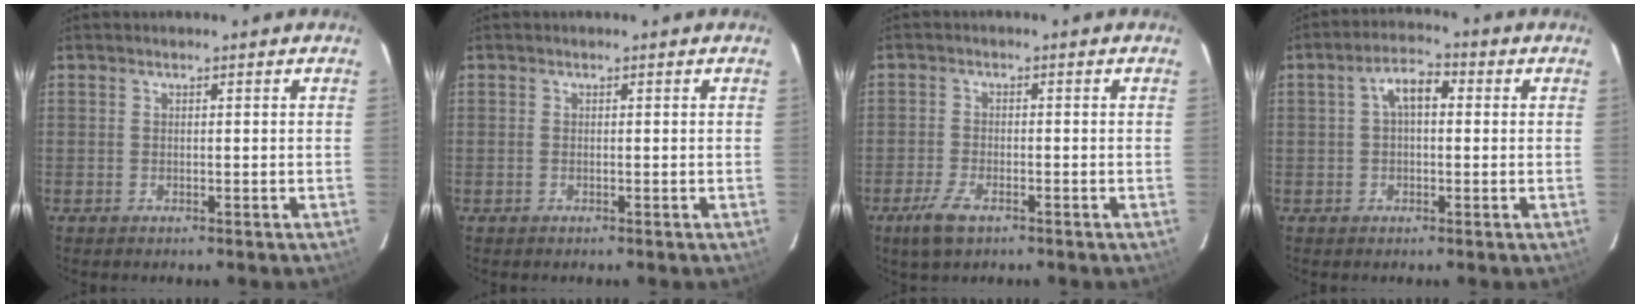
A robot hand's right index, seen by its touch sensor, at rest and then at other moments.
{"total": 0.0}
{"total": 5.1, "force": [-3.2, 2.1, 3.4], "torque": [-0.089, -0.008, -0.059]}
{"total": 5.3, "force": [0.8, 2.9, 4.4], "torque": [-0.080, 0.022, 0.013]}